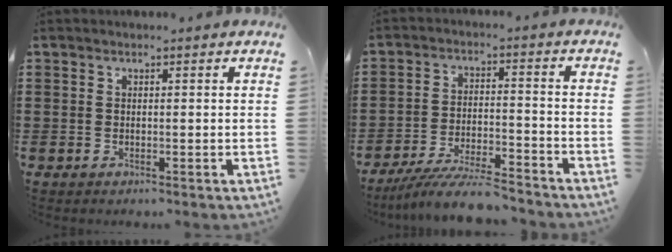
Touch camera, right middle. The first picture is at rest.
{"total": 7.5, "force": [-7.0, 0.4, 2.8], "torque": [-0.055, 0.001, -0.133]}